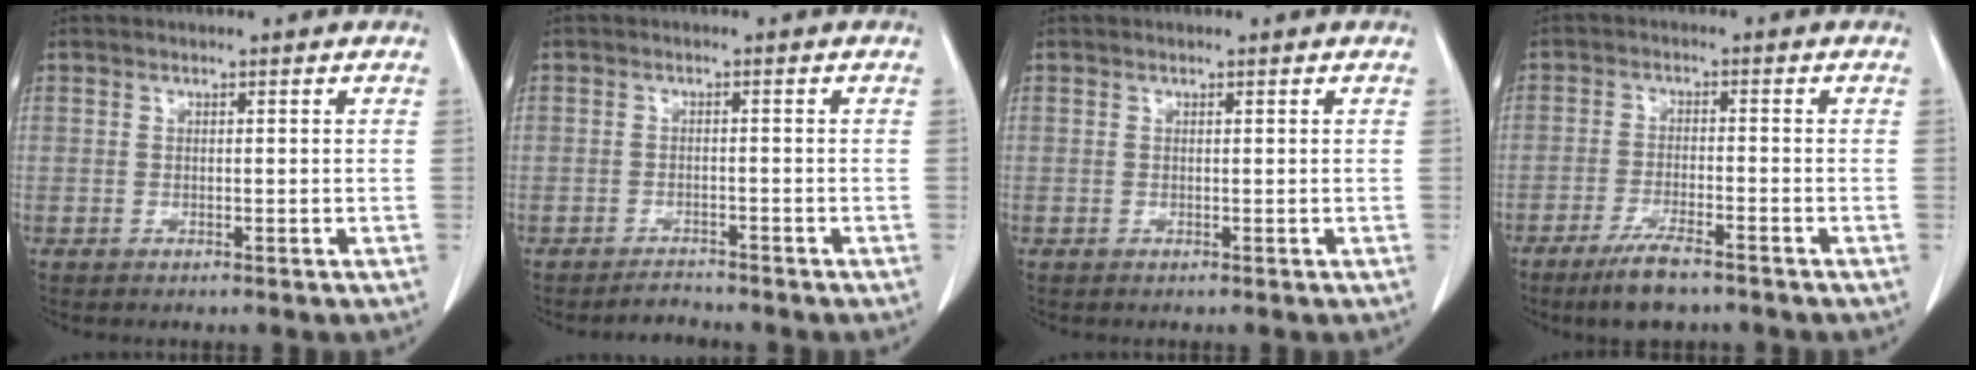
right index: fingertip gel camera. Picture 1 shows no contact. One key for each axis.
{"total": 1.8, "fx": -1.7, "fy": 0.5, "fz": -0.4, "tx": 0.008, "ty": -0.002, "tz": -0.028}
{"total": 0.0}
{"total": 6.3, "fx": -4.7, "fy": 1.1, "fz": 4.1, "tx": -0.078, "ty": -0.012, "tz": -0.083}